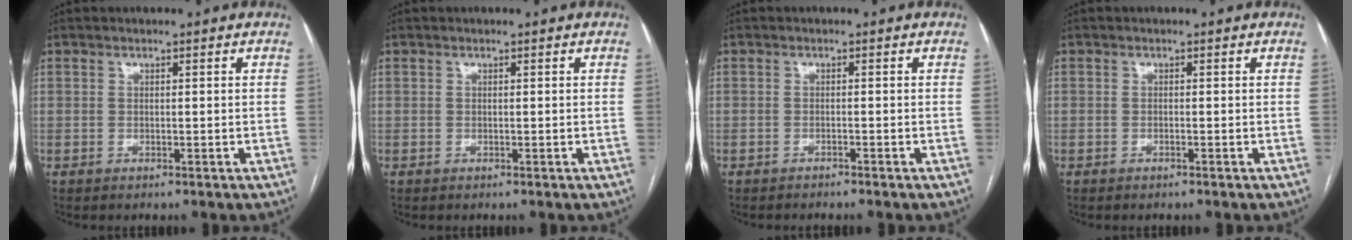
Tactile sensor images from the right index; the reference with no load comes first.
{"total": 0.0}
{"total": 1.0, "force": [-0.9, 0.0, 0.3], "torque": [-0.007, 0.000, -0.013]}
{"total": 0.0}